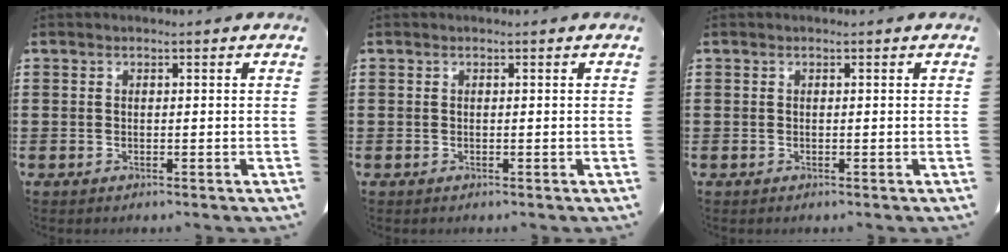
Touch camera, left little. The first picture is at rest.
{"total": 0.0}
{"total": 0.0}